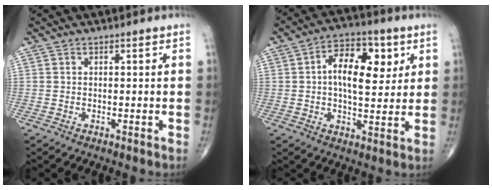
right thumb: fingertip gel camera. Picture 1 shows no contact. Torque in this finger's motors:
{"motor_torque": [-0.53, 1.09, 0.12, -0.03, 0.11]}